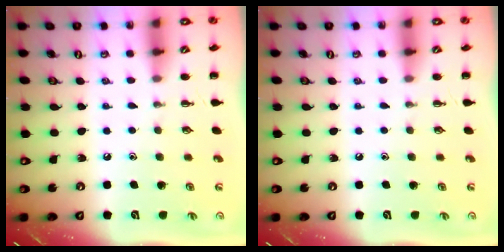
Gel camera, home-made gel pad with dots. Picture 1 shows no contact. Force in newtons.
{"total": 0.0}